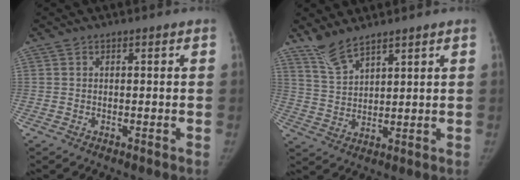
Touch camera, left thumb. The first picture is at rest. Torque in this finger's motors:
{"motor_torque": [0.99, 0.18, 0.66, -0.56, 0.04]}